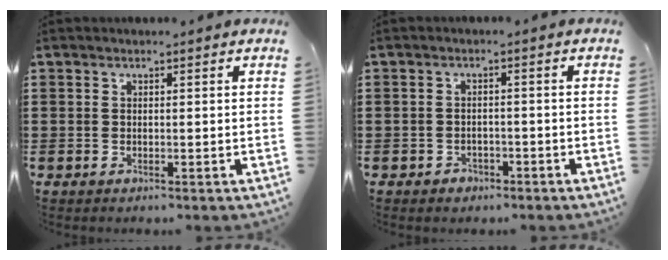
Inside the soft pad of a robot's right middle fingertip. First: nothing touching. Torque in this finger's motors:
{"motor_torque": [-0.12, 0.06, 0.00, 0.03]}